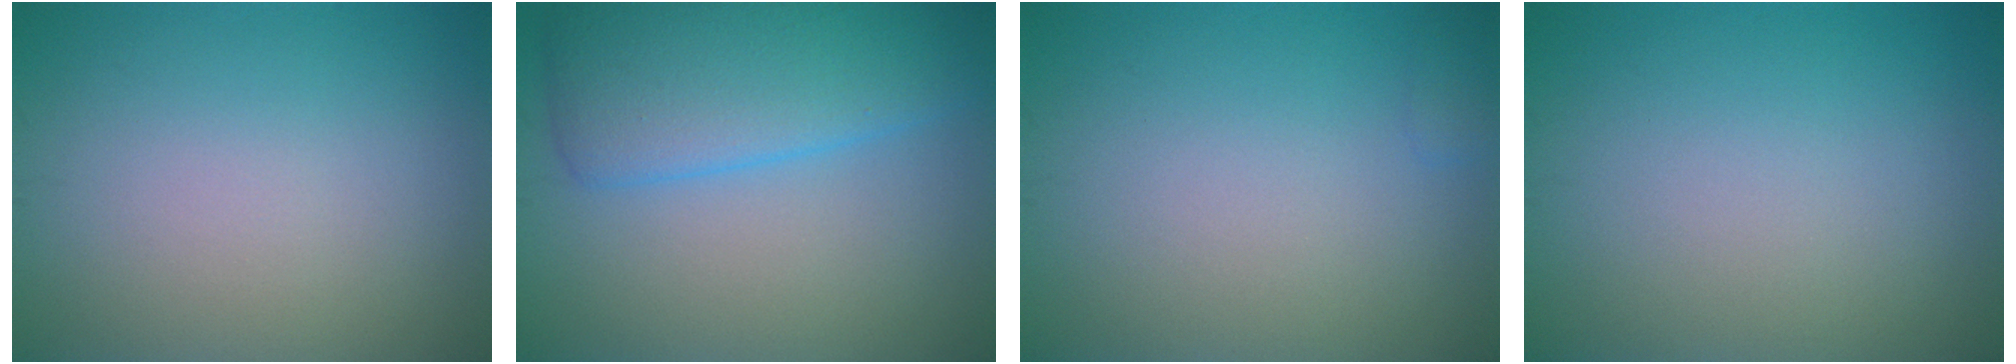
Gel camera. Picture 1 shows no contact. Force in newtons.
{"total": 6.8, "press": 6.8, "slide": 0.3}
{"total": 0.7, "press": 0.7, "slide": 0.0}
{"total": 0.0}